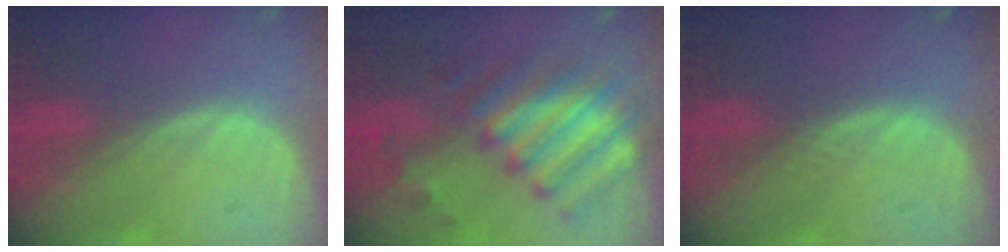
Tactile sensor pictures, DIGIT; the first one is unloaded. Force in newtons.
{"total": 9.3, "press": 9.2, "slide": 1.5}
{"total": 0.6, "press": 0.6, "slide": 0.0}